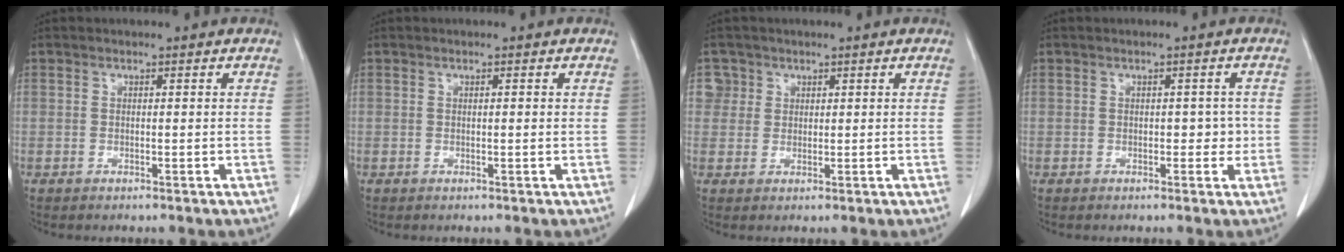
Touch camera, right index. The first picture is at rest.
{"total": 0.5, "force": [0.1, 0.1, 0.5], "torque": [-0.010, 0.000, 0.002]}
{"total": 2.6, "force": [1.1, 2.4, -0.3], "torque": [0.019, 0.006, 0.015]}
{"total": 2.2, "force": [-0.2, 1.4, 1.6], "torque": [-0.016, 0.011, -0.002]}